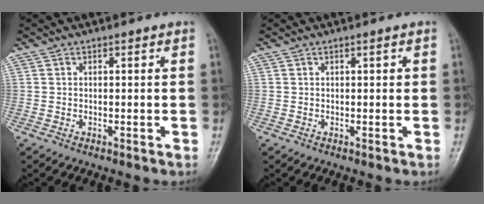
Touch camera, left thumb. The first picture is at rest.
{"total": 0.7, "force": [0.2, 0.2, 0.6], "torque": [-0.005, 0.001, 0.003]}